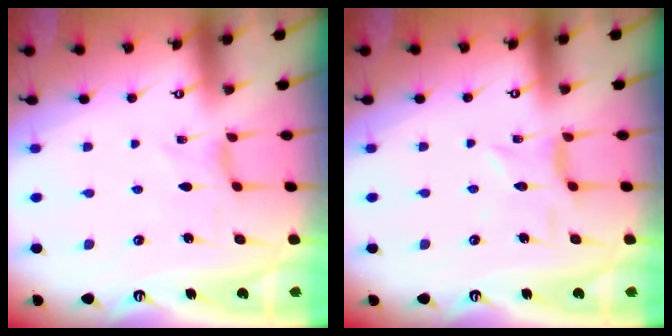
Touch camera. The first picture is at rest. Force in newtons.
{"total": 1.9, "press": 1.9, "slide": 0.2}